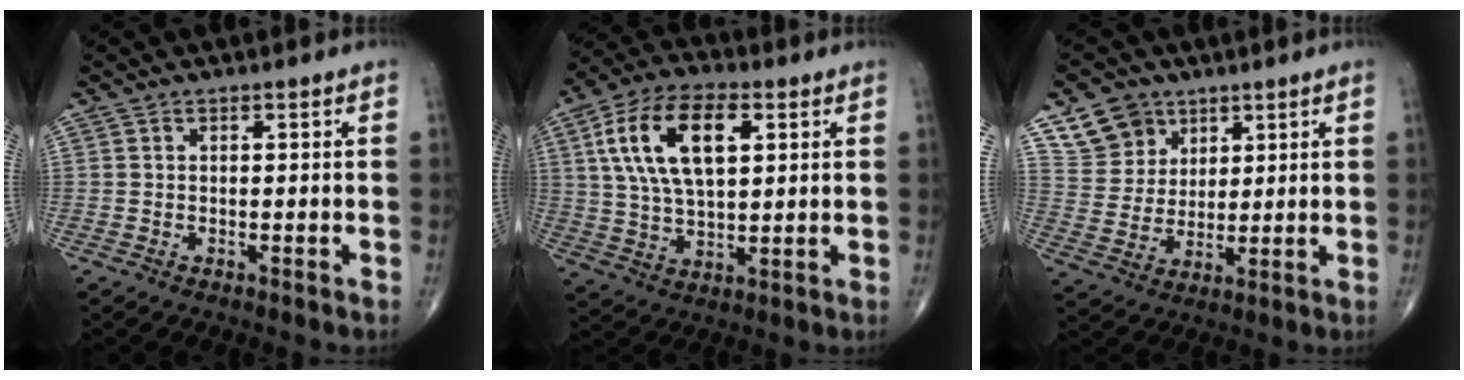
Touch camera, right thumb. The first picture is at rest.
{"total": 16.2, "force": [4.8, 8.2, 13.1], "torque": [-0.238, 0.005, 0.087]}
{"total": 9.1, "force": [5.5, 7.0, 2.0], "torque": [-0.009, -0.028, 0.111]}